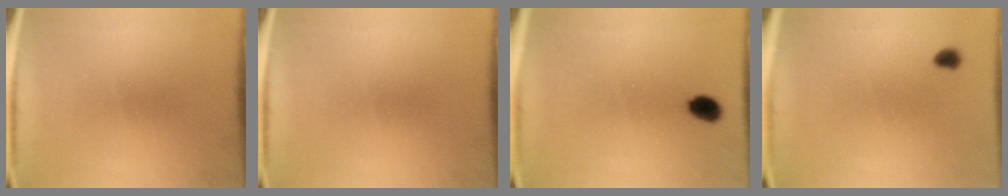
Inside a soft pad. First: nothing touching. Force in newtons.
{"total": 0.0}
{"total": 3.1}
{"total": 1.3}